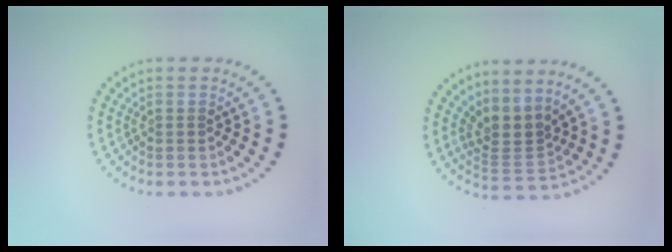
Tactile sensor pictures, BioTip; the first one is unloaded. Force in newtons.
{"total": 3.0, "press": 2.0, "slide": 2.2}